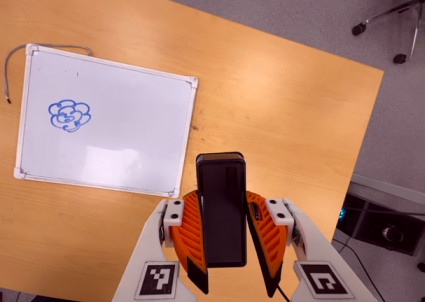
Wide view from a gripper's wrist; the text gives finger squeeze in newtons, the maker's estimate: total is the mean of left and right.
{"total": 7.6, "left": 7.4, "right": 7.8}